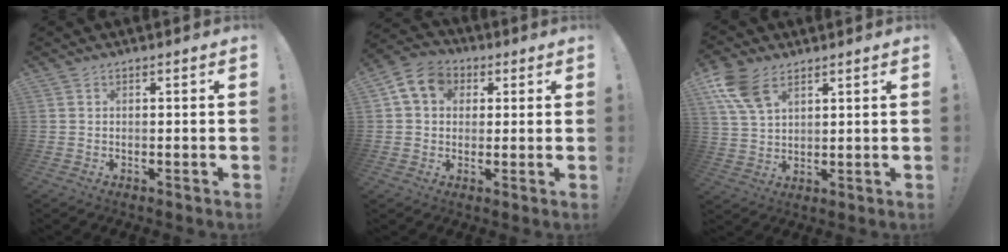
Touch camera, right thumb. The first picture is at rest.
{"total": 10.3, "force": [3.3, 8.2, 5.3], "torque": [-0.081, 0.004, 0.068]}
{"total": 10.0, "force": [5.6, 5.6, 6.1], "torque": [-0.120, -0.014, 0.109]}